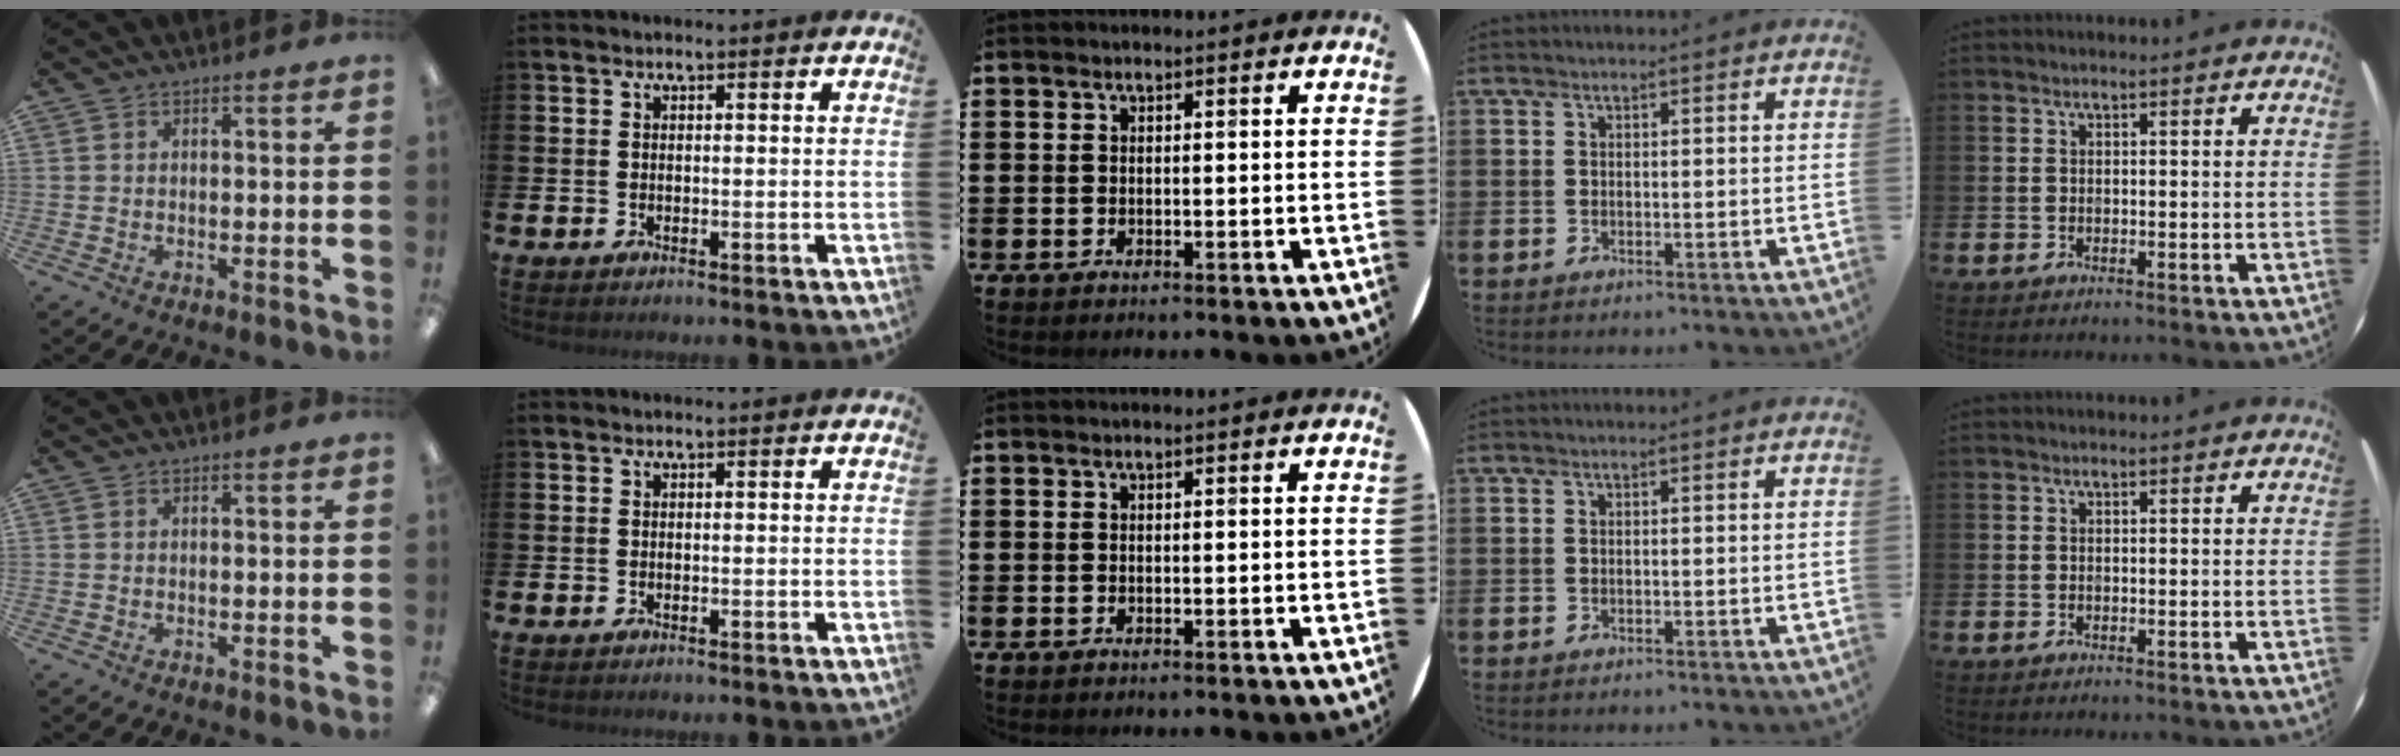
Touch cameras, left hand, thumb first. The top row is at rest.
{}